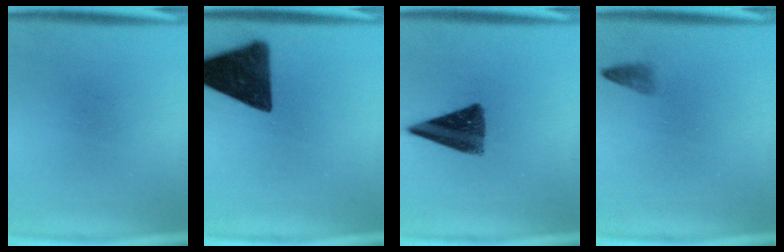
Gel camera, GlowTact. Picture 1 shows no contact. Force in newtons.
{"total": 14.4}
{"total": 10.6}
{"total": 1.2}